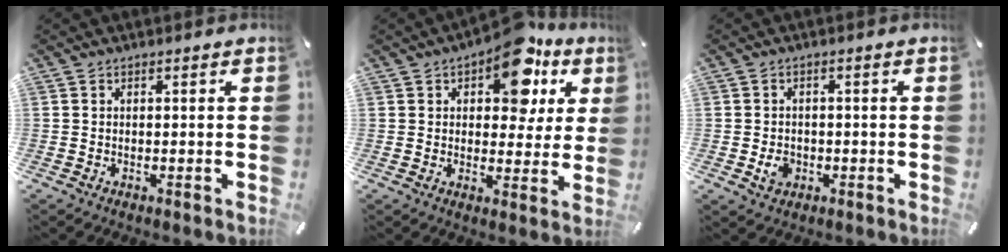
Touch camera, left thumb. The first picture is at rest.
{"total": 14.4, "force": [7.7, 7.9, 9.2], "torque": [-0.128, -0.035, 0.131]}
{"total": 3.6, "force": [-0.9, 3.0, 1.8], "torque": [-0.030, 0.000, -0.018]}